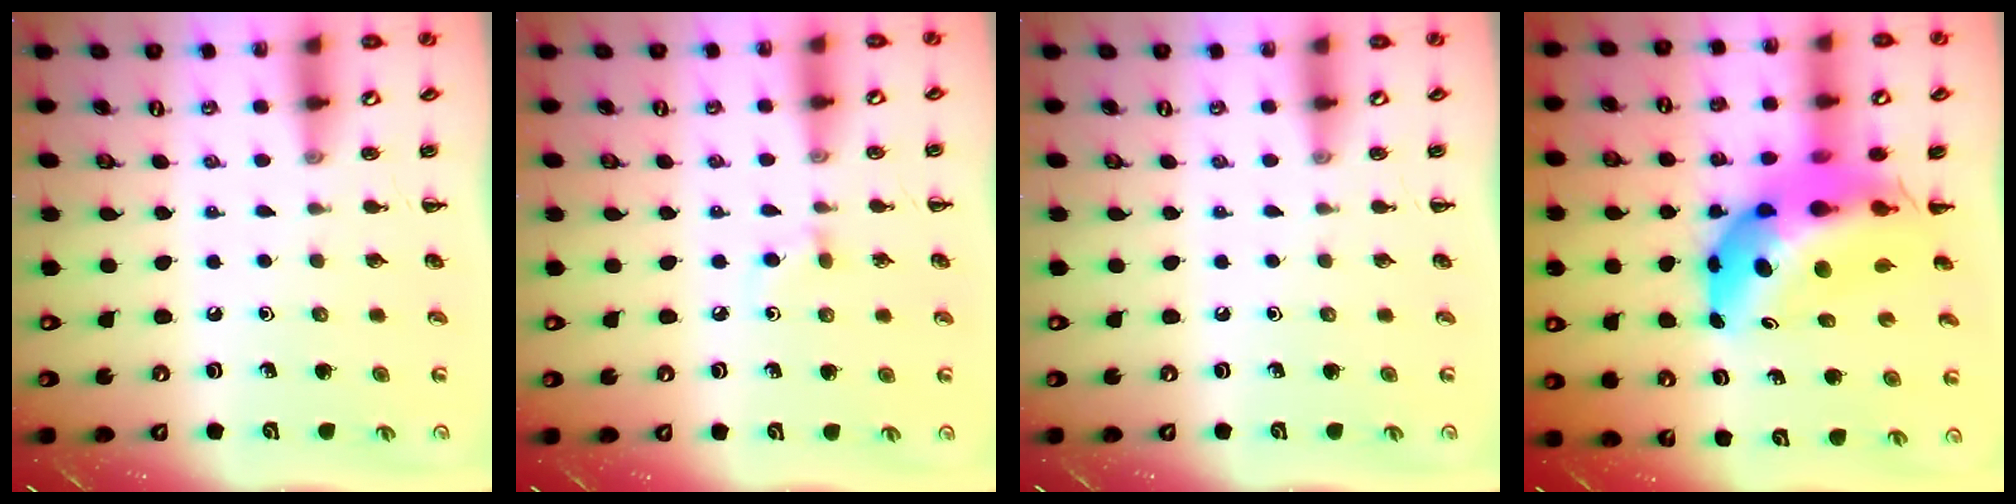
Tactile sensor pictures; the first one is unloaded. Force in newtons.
{"total": 4.1, "press": 3.9, "slide": 1.5}
{"total": 0.0}
{"total": 15.9, "press": 15.2, "slide": 4.7}